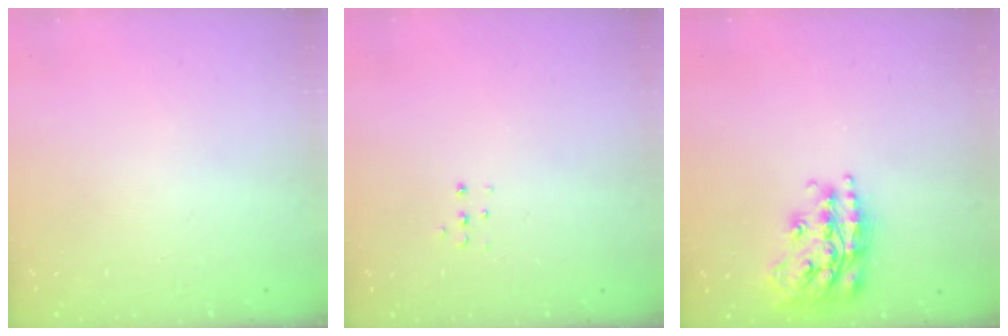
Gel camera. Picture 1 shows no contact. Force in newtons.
{"total": 3.8, "press": 3.7, "slide": 0.7}
{"total": 17.9, "press": 17.8, "slide": 1.3}